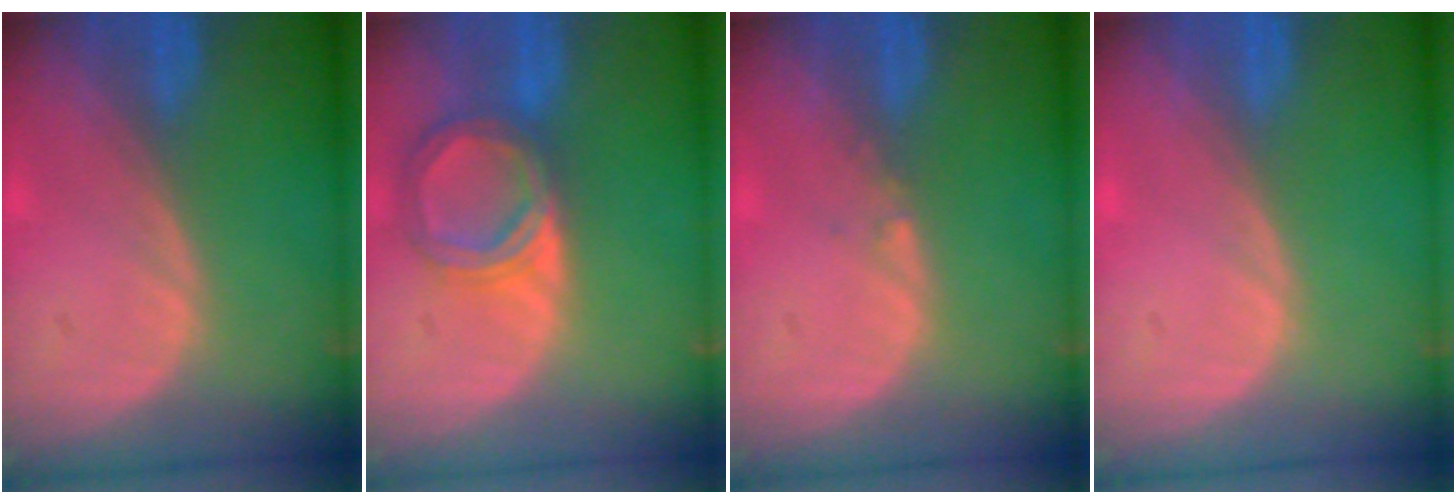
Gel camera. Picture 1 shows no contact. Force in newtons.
{"total": 6.7, "press": 6.1, "slide": 2.7}
{"total": 0.6, "press": 0.5, "slide": 0.4}
{"total": 0.0}